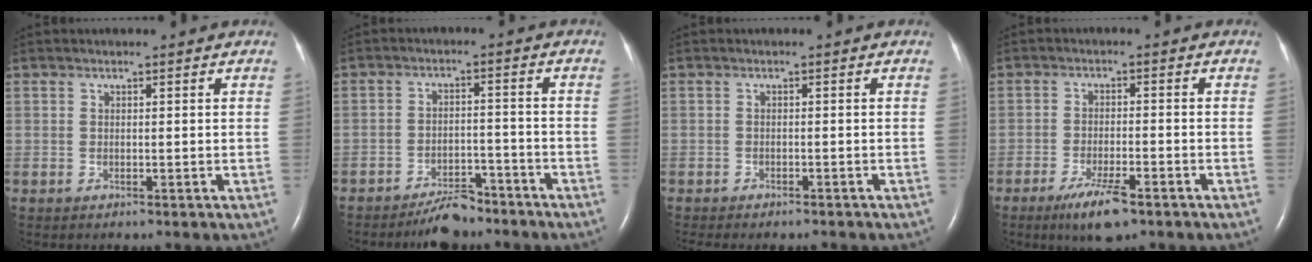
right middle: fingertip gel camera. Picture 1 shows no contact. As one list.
[{"total": 5.8, "force": [-5.1, 1.9, 2.0], "torque": [-0.034, -0.001, -0.081]}, {"total": 5.6, "force": [-5.1, 0.9, 2.2], "torque": [-0.025, -0.002, -0.068]}, {"total": 6.4, "force": [-4.1, 1.2, 4.7], "torque": [-0.095, -0.011, -0.067]}]